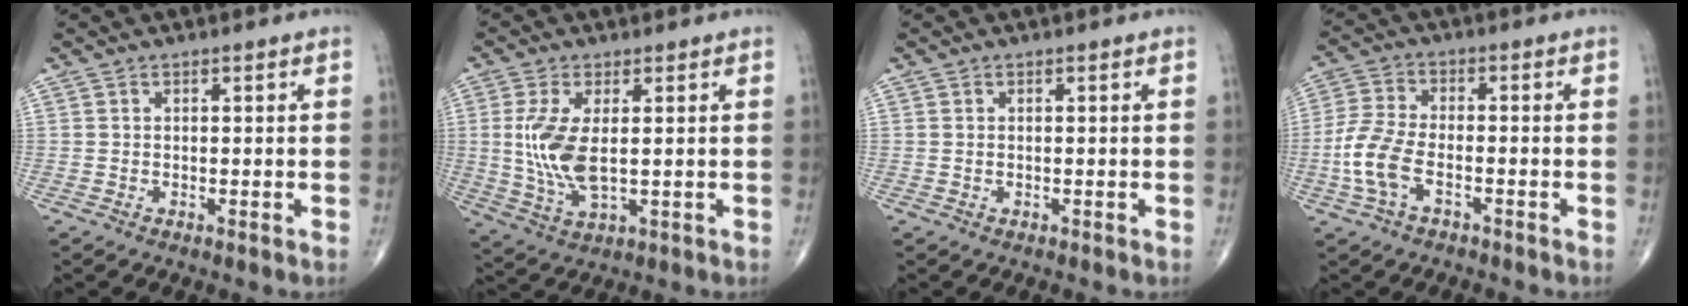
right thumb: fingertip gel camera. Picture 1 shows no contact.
{"total": 9.4, "force": [0.7, 4.0, 8.5], "torque": [-0.193, -0.012, 0.022]}
{"total": 0.0}
{"total": 8.3, "force": [-2.9, 4.2, 6.6], "torque": [-0.155, 0.022, -0.061]}